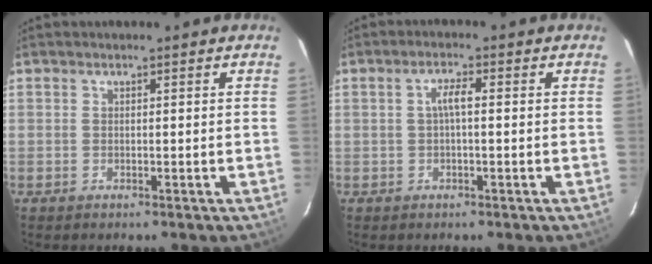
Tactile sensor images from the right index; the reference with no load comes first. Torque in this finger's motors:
{"motor_torque": [0.69, -0.01, 0.24, 0.07]}